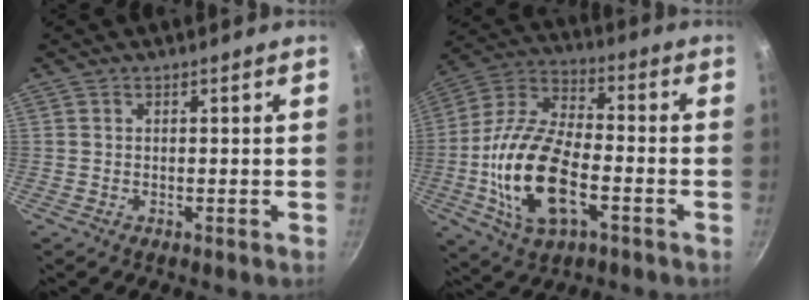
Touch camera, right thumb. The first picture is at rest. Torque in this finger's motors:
{"motor_torque": [0.10, 0.97, 1.95, -0.82, 0.48]}